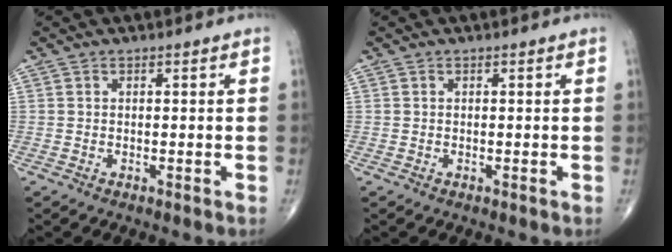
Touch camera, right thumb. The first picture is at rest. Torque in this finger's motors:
{"motor_torque": [0.00, 0.00, -0.01, 0.00, 0.02]}